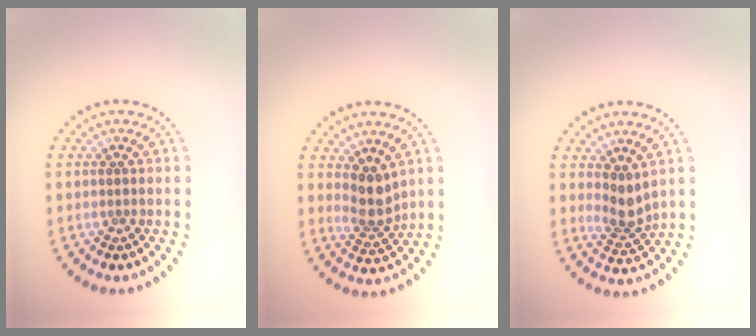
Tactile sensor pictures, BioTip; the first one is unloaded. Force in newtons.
{"total": 2.9, "press": 2.3, "slide": 1.8}
{"total": 2.4, "press": 1.8, "slide": 1.6}